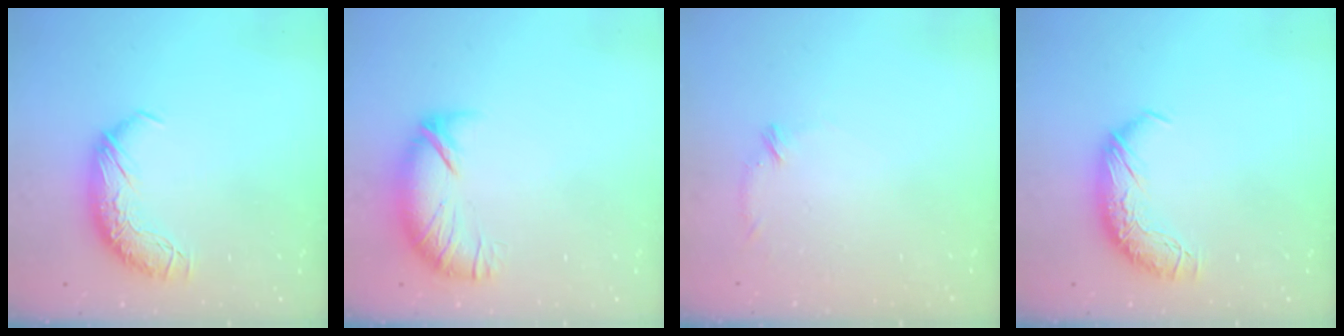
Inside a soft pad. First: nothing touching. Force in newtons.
{"total": 4.5, "press": 4.0, "slide": 2.1}
{"total": 6.8, "press": 6.7, "slide": 1.0}
{"total": 0.0}